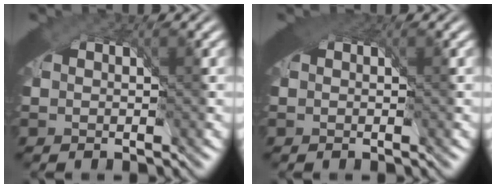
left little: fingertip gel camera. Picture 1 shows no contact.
{"total": 1.9, "force": [0.9, 1.0, 1.3], "torque": [-0.022, -0.004, 0.015]}